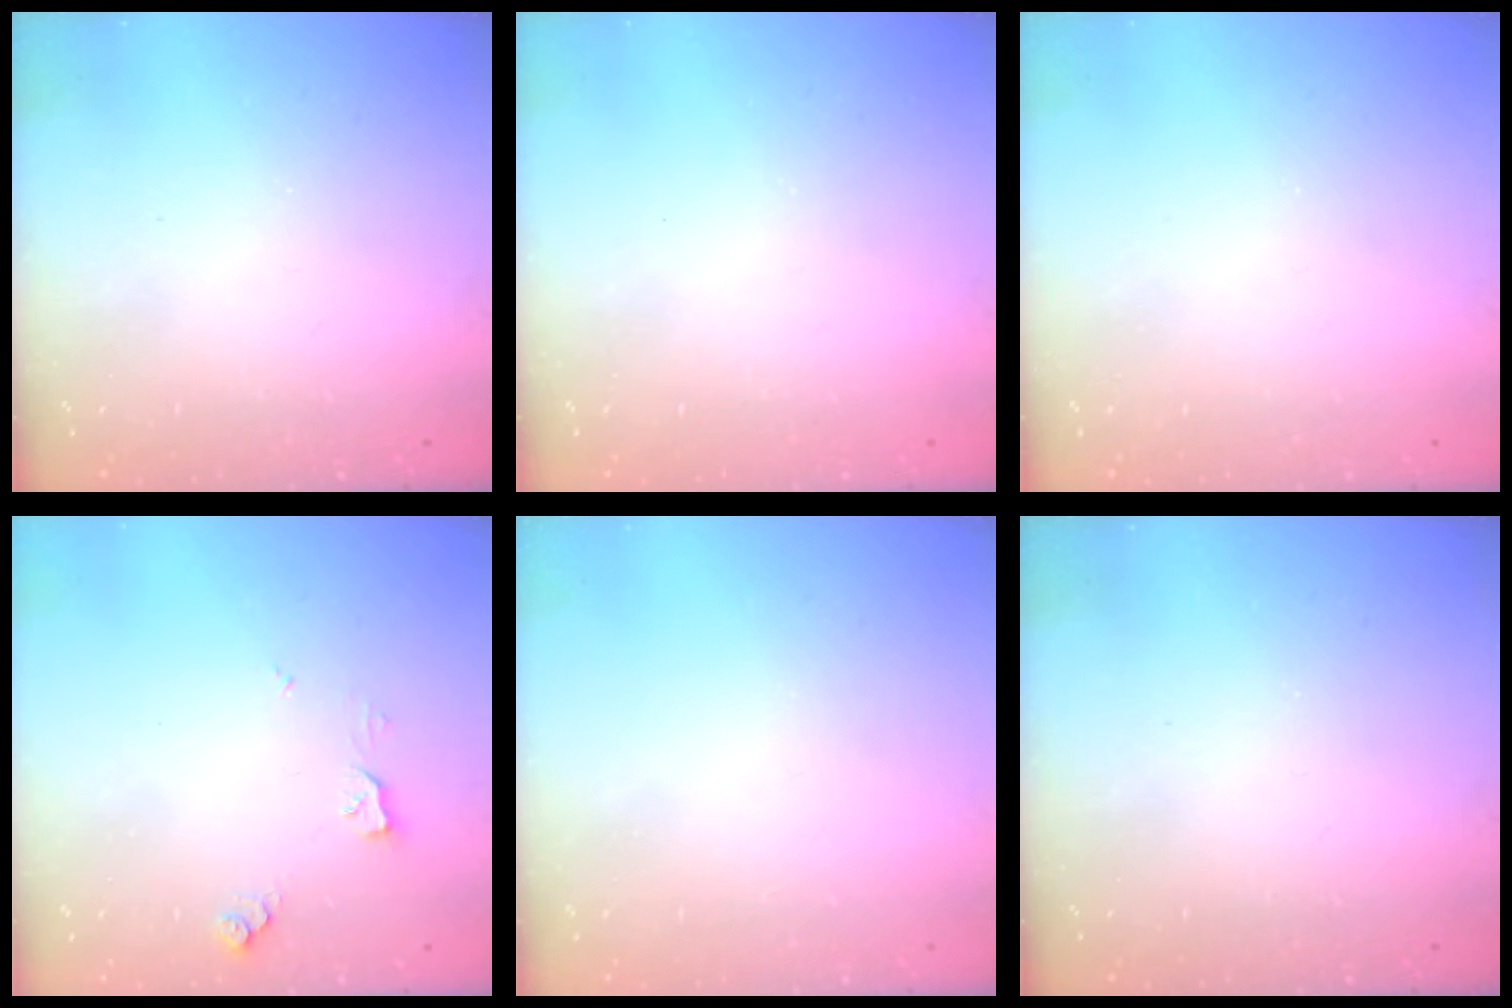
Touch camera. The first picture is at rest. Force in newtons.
{"total": 0.0}
{"total": 0.0}
{"total": 5.7, "press": 5.6, "slide": 0.9}
{"total": 0.0}
{"total": 0.0}